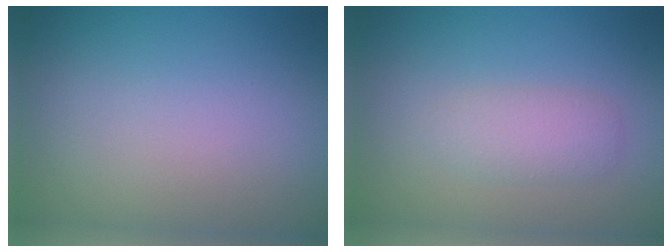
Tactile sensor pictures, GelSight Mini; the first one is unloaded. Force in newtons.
{"total": 2.0, "press": 2.0, "slide": 0.2}